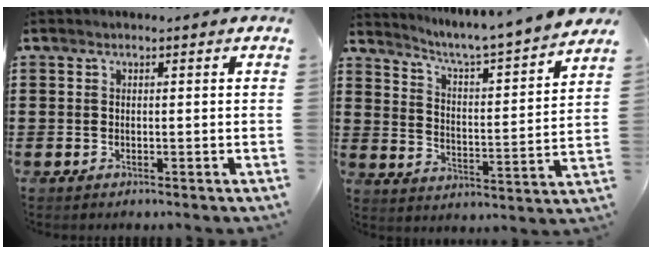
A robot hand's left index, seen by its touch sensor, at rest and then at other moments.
{"total": 4.3, "force": [3.8, -1.1, 1.7], "torque": [-0.053, -0.047, 0.051]}